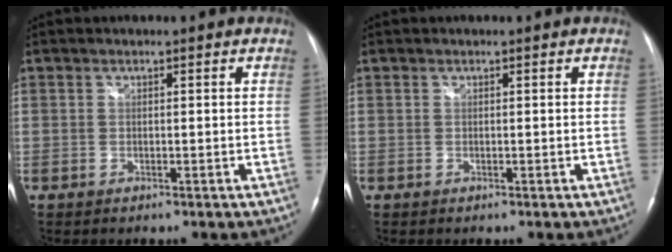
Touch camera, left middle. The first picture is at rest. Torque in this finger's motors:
{"motor_torque": [-0.09, -0.02, 0.08, 0.01]}